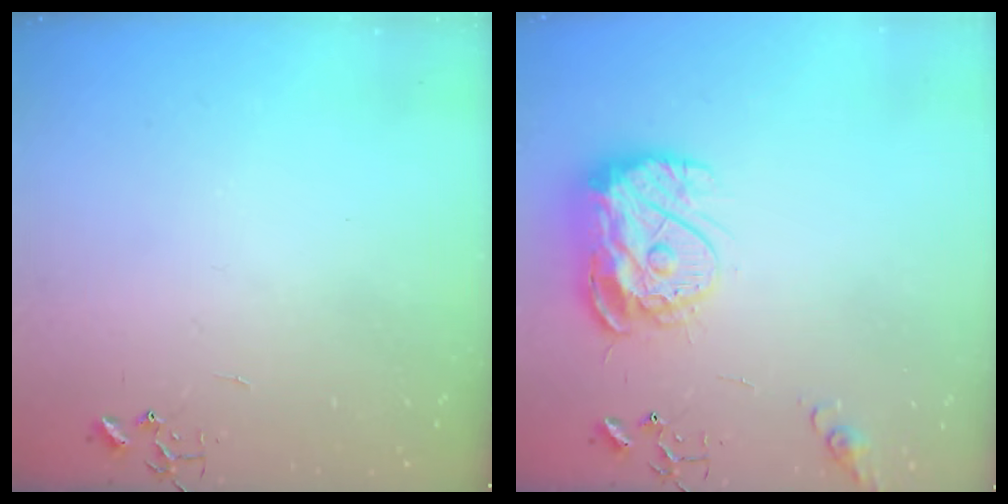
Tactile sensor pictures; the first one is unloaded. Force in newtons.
{"total": 14.4, "press": 14.4, "slide": 1.3}